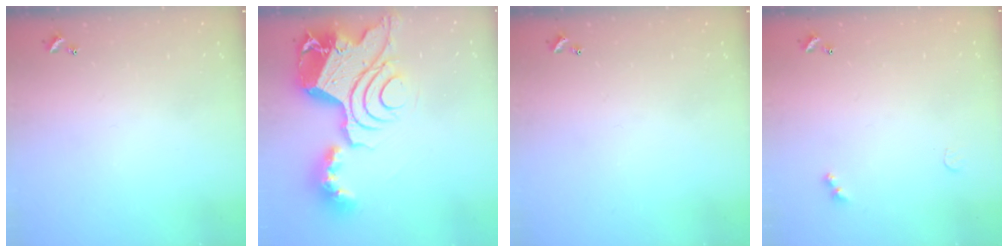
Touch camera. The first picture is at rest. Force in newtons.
{"total": 22.4, "press": 22.3, "slide": 2.1}
{"total": 0.0}
{"total": 4.7, "press": 4.7, "slide": 0.6}